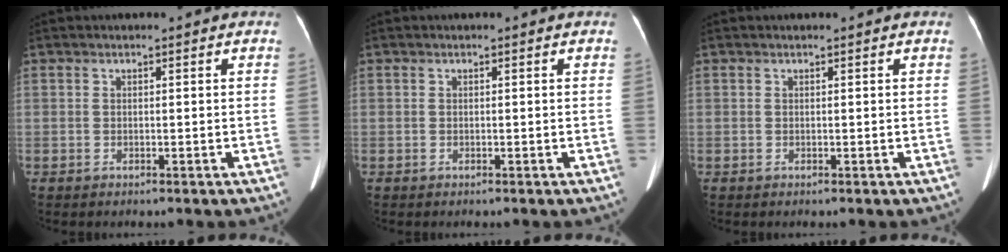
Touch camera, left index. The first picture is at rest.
{"total": 0.0}
{"total": 0.0}